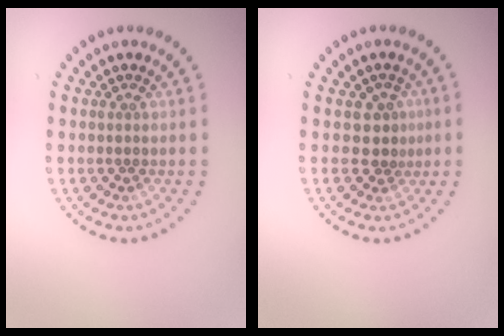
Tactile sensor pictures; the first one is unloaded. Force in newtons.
{"total": 1.9, "press": 1.6, "slide": 1.0}